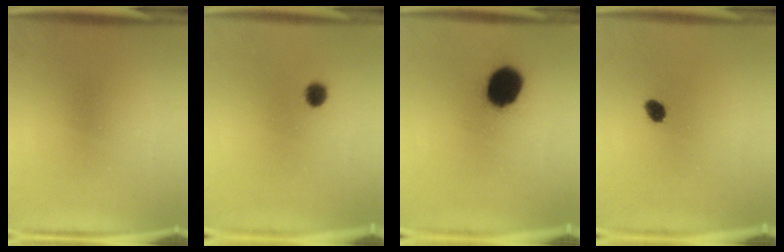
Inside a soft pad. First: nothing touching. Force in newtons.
{"total": 2.6}
{"total": 13.6}
{"total": 2.8}